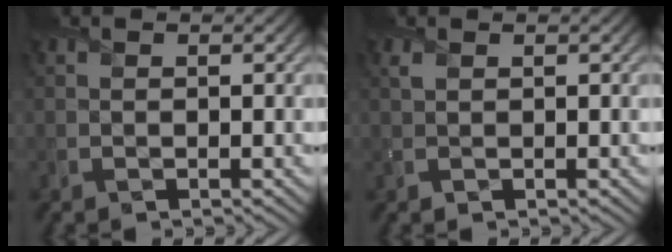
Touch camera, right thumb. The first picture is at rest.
{"total": 0.7, "force": [0.6, 0.3, 0.3], "torque": [-0.008, 0.001, 0.012]}